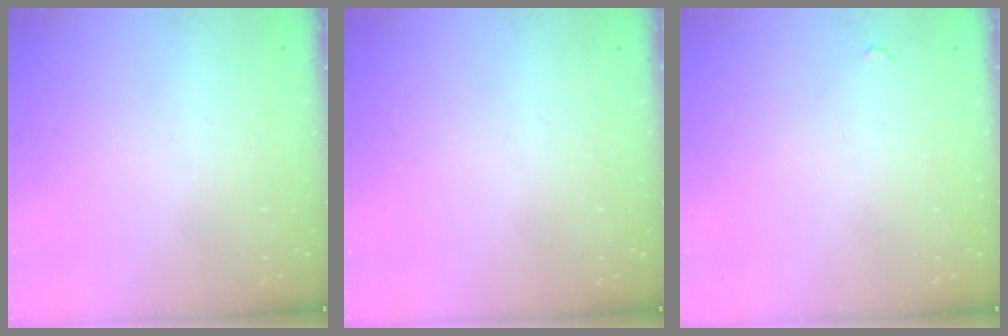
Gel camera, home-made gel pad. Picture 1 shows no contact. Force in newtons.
{"total": 0.0}
{"total": 2.8, "press": 2.8, "slide": 0.4}